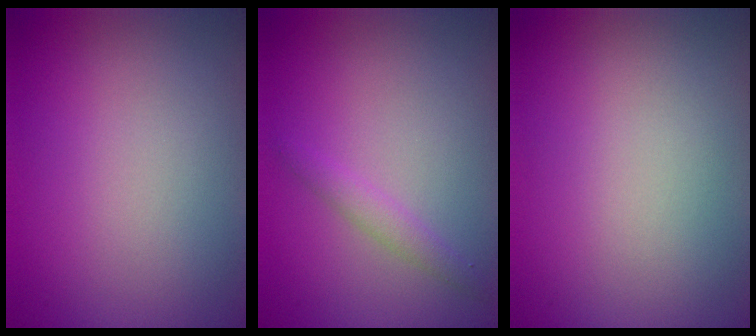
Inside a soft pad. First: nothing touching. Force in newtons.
{"total": 1.4, "press": 1.4, "slide": 0.0}
{"total": 0.0}